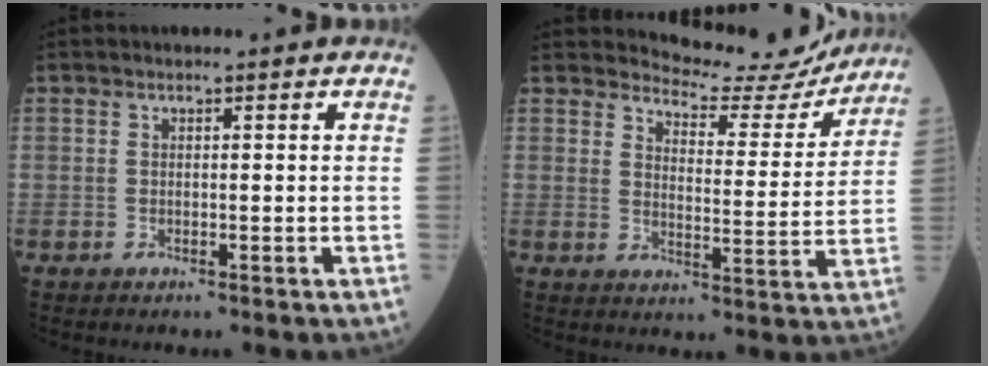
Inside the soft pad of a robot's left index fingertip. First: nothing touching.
{"total": 11.3, "force": [11.1, 2.0, 0.4], "torque": [-0.002, -0.026, 0.135]}